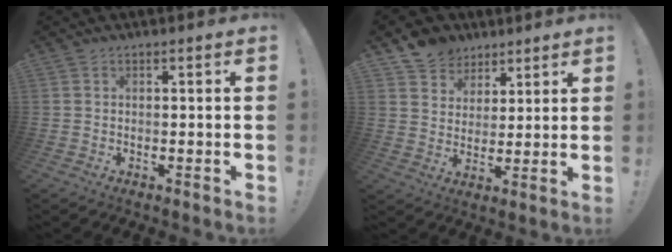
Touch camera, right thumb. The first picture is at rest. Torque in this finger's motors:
{"motor_torque": [-0.57, 0.57, 0.25, -0.18, 0.00]}